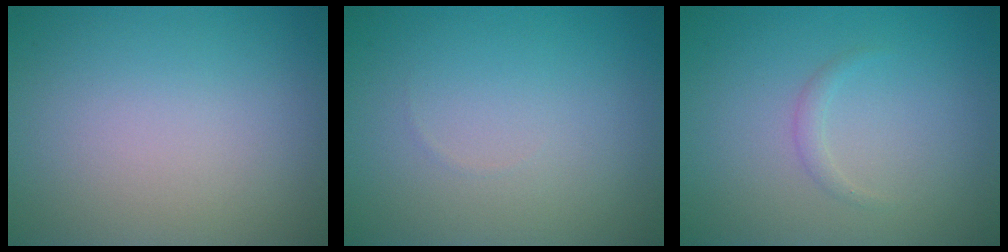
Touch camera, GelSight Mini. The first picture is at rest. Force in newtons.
{"total": 0.0}
{"total": 0.8, "press": 0.8, "slide": 0.1}